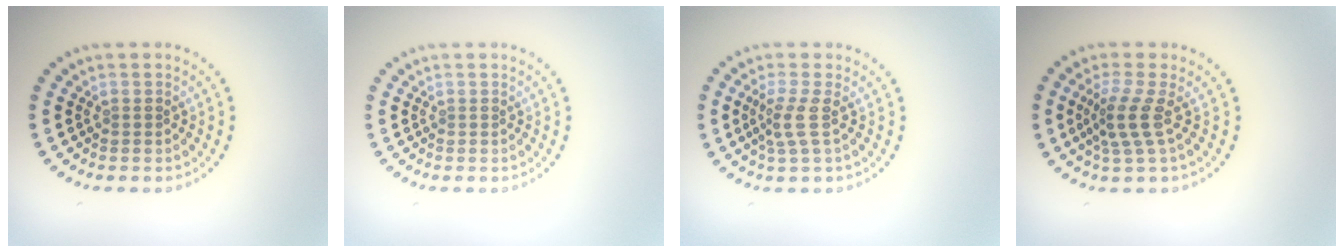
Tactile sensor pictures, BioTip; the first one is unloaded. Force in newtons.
{"total": 0.0}
{"total": 2.2, "press": 1.6, "slide": 1.5}
{"total": 2.9, "press": 2.3, "slide": 1.8}